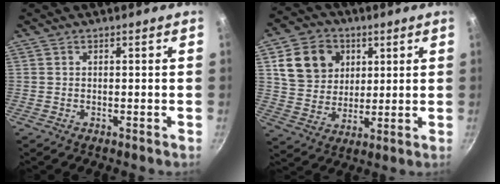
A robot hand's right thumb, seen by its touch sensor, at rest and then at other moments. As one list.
[{"total": 13.2, "force": [4.4, 10.9, 5.9], "torque": [-0.082, -0.004, 0.078]}]